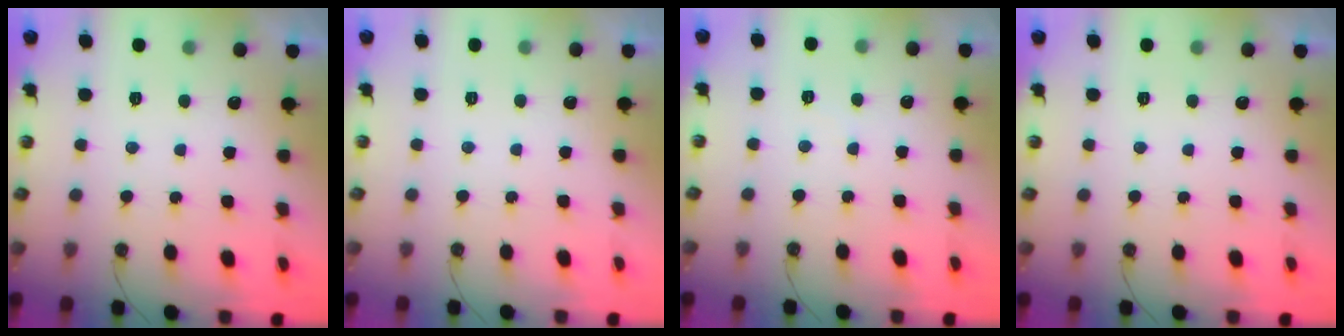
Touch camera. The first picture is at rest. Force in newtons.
{"total": 0.0}
{"total": 2.8, "press": 2.8, "slide": 0.5}
{"total": 0.0}